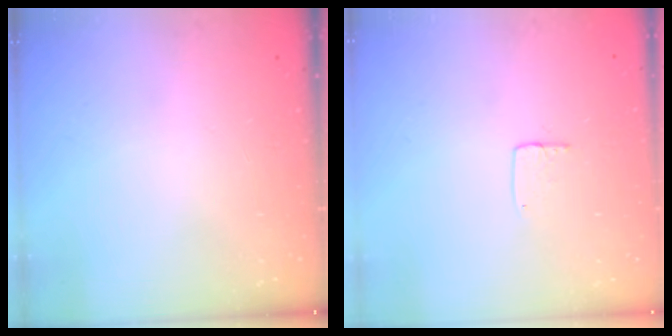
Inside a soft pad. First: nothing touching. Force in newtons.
{"total": 3.6, "press": 3.6, "slide": 0.2}